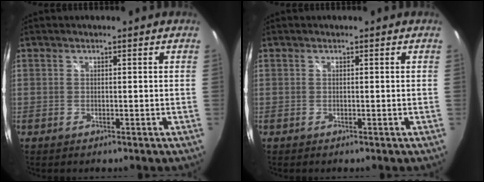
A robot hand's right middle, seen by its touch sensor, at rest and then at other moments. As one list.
[{"total": 0.0}]